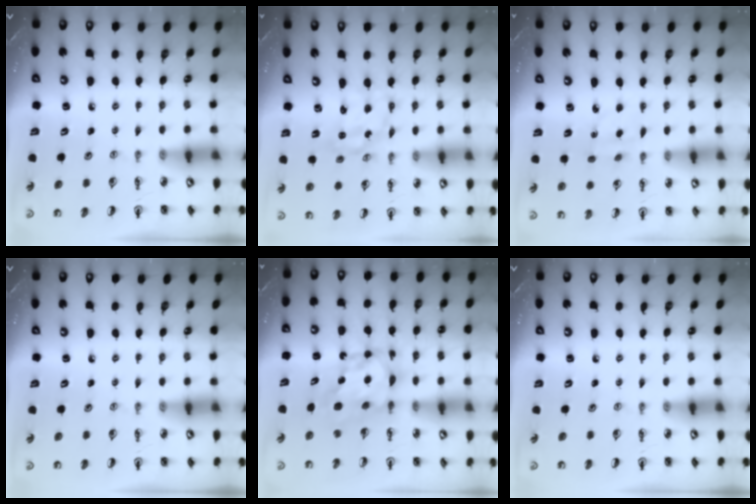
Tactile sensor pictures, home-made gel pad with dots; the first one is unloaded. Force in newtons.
{"total": 2.7, "press": 2.7, "slide": 0.3}
{"total": 2.0, "press": 1.9, "slide": 0.7}
{"total": 0.0}
{"total": 8.1, "press": 8.1, "slide": 0.8}
{"total": 0.0}